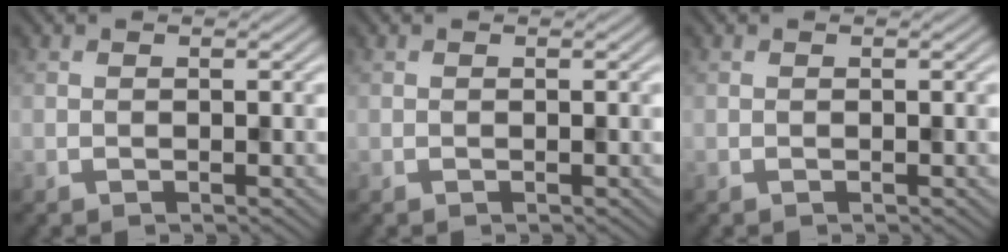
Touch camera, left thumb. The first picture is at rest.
{"total": 0.0}
{"total": 0.0}